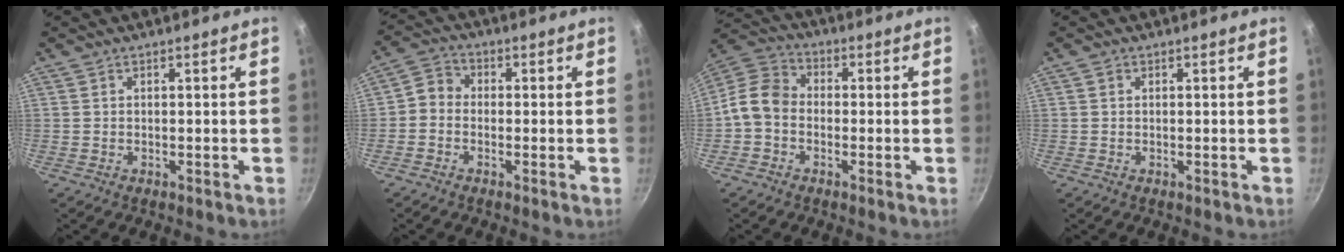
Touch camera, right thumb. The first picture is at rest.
{"total": 3.8, "force": [-1.1, 3.1, 1.8], "torque": [-0.023, 0.022, -0.038]}
{"total": 8.2, "force": [-1.8, 6.4, 4.8], "torque": [-0.075, 0.034, -0.060]}
{"total": 0.6, "force": [0.2, 0.6, 0.2], "torque": [-0.003, 0.003, 0.002]}